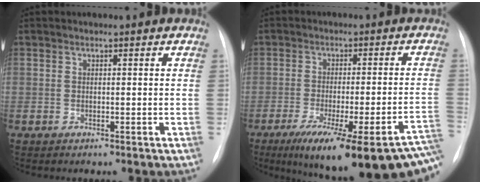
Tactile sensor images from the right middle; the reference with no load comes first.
{"total": 25.0, "force": [-17.3, 3.1, 17.8], "torque": [-0.179, -0.022, -0.229]}